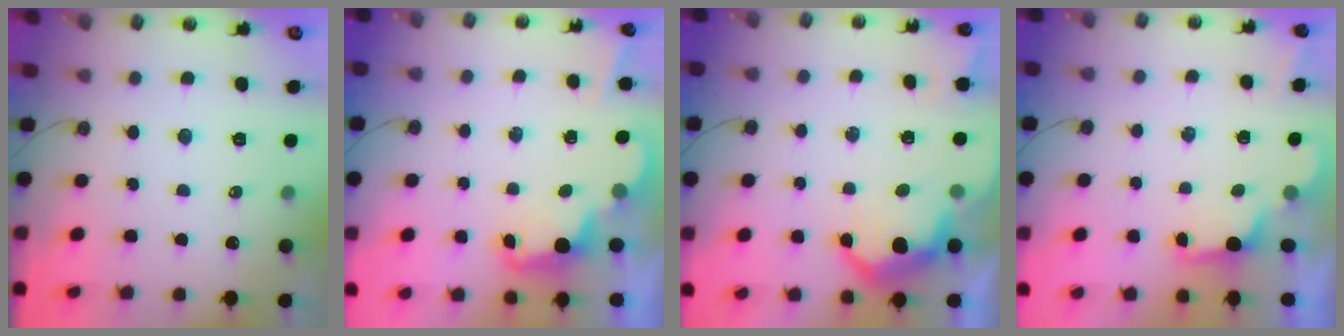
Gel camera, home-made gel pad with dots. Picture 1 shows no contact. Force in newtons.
{"total": 2.5, "press": 2.4, "slide": 0.6}
{"total": 8.2, "press": 8.2, "slide": 0.8}
{"total": 2.0, "press": 1.8, "slide": 0.8}